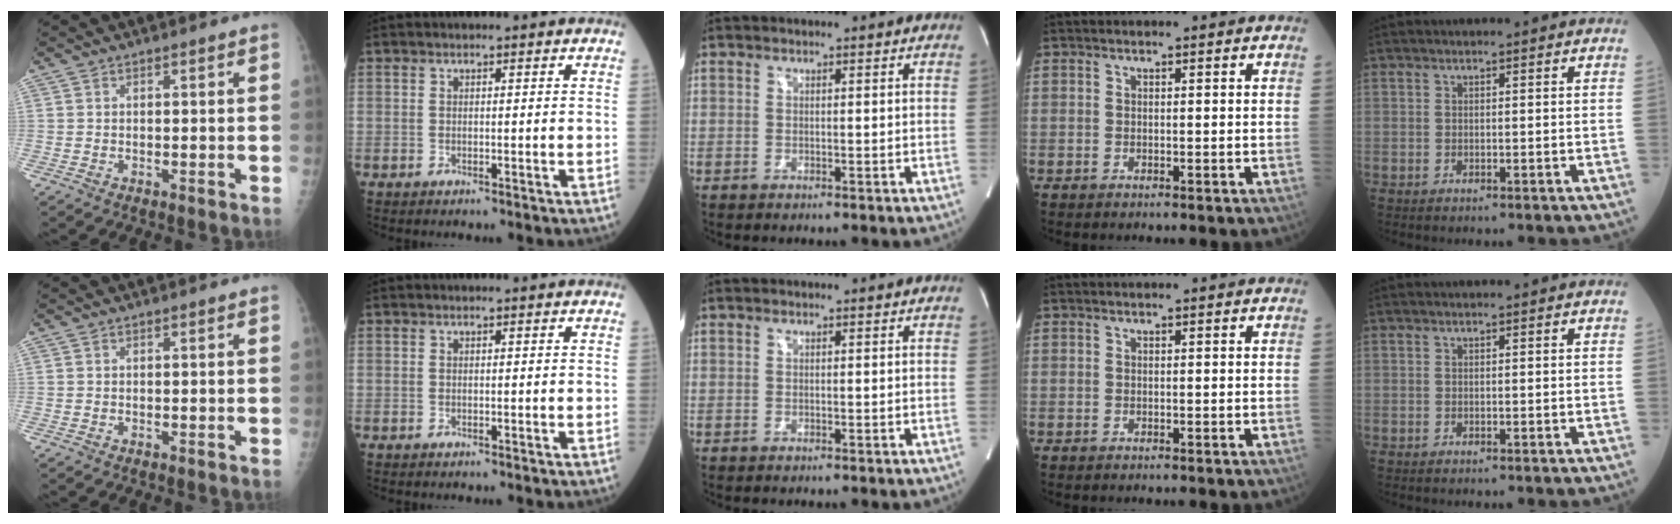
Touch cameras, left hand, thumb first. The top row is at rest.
{}